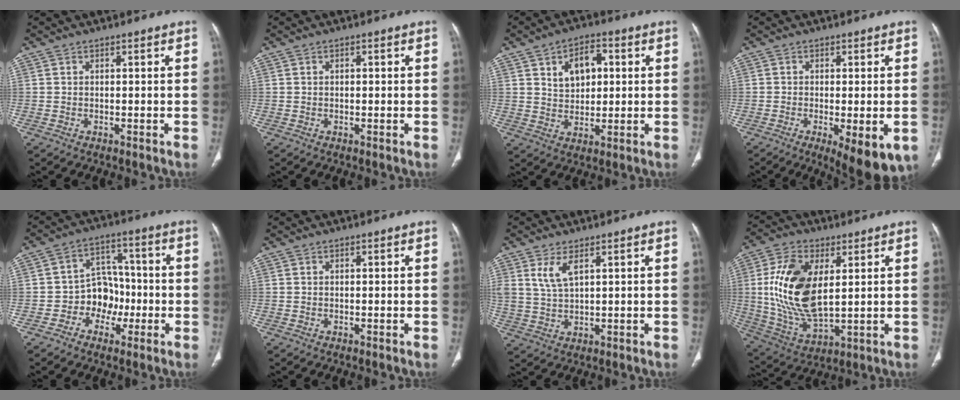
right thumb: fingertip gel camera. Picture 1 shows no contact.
{"total": 0.9, "force": [0.2, 0.5, 0.7], "torque": [-0.017, 0.005, 0.004]}
{"total": 8.5, "force": [2.6, 5.5, 5.9], "torque": [-0.066, -0.003, 0.042]}
{"total": 10.2, "force": [-4.1, 3.4, 8.7], "torque": [-0.120, -0.014, -0.055]}
{"total": 8.7, "force": [-2.6, 7.0, 4.4], "torque": [-0.023, 0.040, -0.050]}
{"total": 0.0}
{"total": 4.8, "force": [2.4, 1.8, 3.7], "torque": [-0.080, -0.012, 0.060]}
{"total": 17.5, "force": [3.3, 9.0, 14.6], "torque": [-0.285, -0.018, 0.070]}